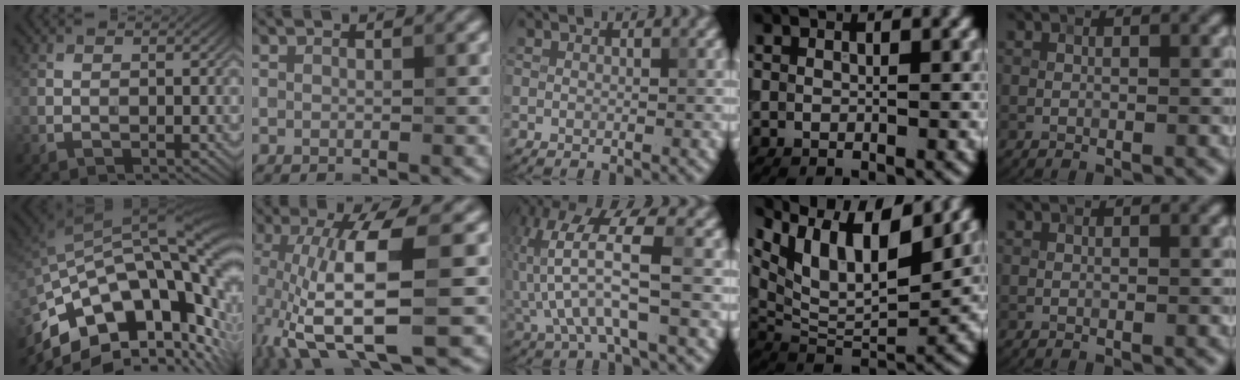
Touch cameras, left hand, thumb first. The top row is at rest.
{"thumb": {"total": 17.4, "force": [-6.4, 8.6, 13.7], "torque": [-0.249, -0.017, -0.091]}, "index": {"total": 10.3, "force": [-1.9, 2.8, 9.7], "torque": [-0.192, -0.001, -0.034]}, "middle": {"total": 7.4, "force": [-1.1, 2.1, 7.0], "torque": [-0.162, 0.019, -0.024]}, "ring": {"total": 10.4, "force": [6.2, 3.8, 7.4], "torque": [-0.133, 0.000, 0.115]}}